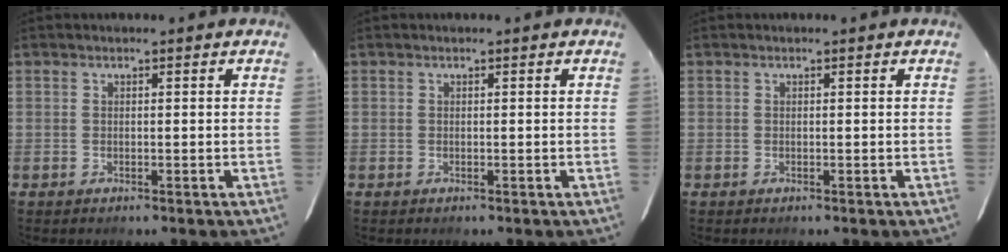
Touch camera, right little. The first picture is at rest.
{"total": 0.0}
{"total": 0.0}